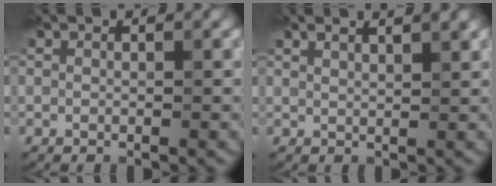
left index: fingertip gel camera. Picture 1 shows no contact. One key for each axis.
{"total": 2.6, "fx": 1.9, "fy": 0.8, "fz": 1.6, "tx": -0.006, "ty": 0.005, "tz": 0.016}